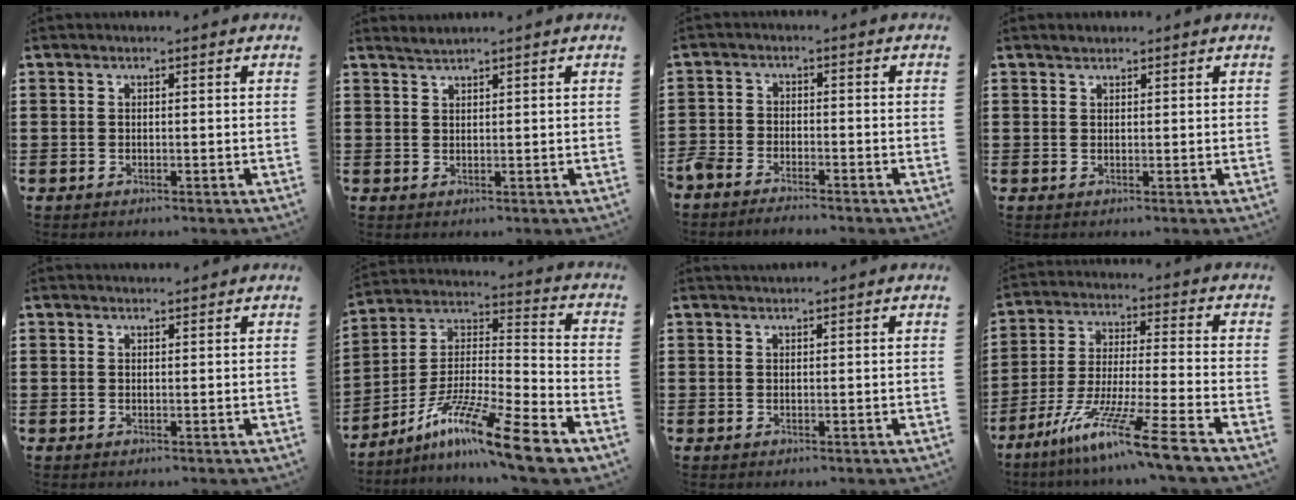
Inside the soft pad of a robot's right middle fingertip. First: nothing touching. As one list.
[{"total": 1.1, "force": [1.1, -0.2, 0.1], "torque": [-0.004, 0.001, 0.021]}, {"total": 3.1, "force": [-3.0, 0.5, 0.3], "torque": [-0.024, -0.003, -0.068]}, {"total": 0.9, "force": [0.8, 0.4, 0.0], "torque": [-0.001, 0.002, 0.016]}, {"total": 1.1, "force": [1.1, 0.0, 0.0], "torque": [-0.002, -0.003, 0.021]}, {"total": 13.6, "force": [-10.2, 0.5, 8.9], "torque": [-0.161, 0.012, -0.195]}, {"total": 0.9, "force": [0.9, 0.1, 0.0], "torque": [-0.002, 0.000, 0.016]}, {"total": 11.4, "force": [-8.4, -0.7, 7.6], "torque": [-0.148, 0.002, -0.168]}]